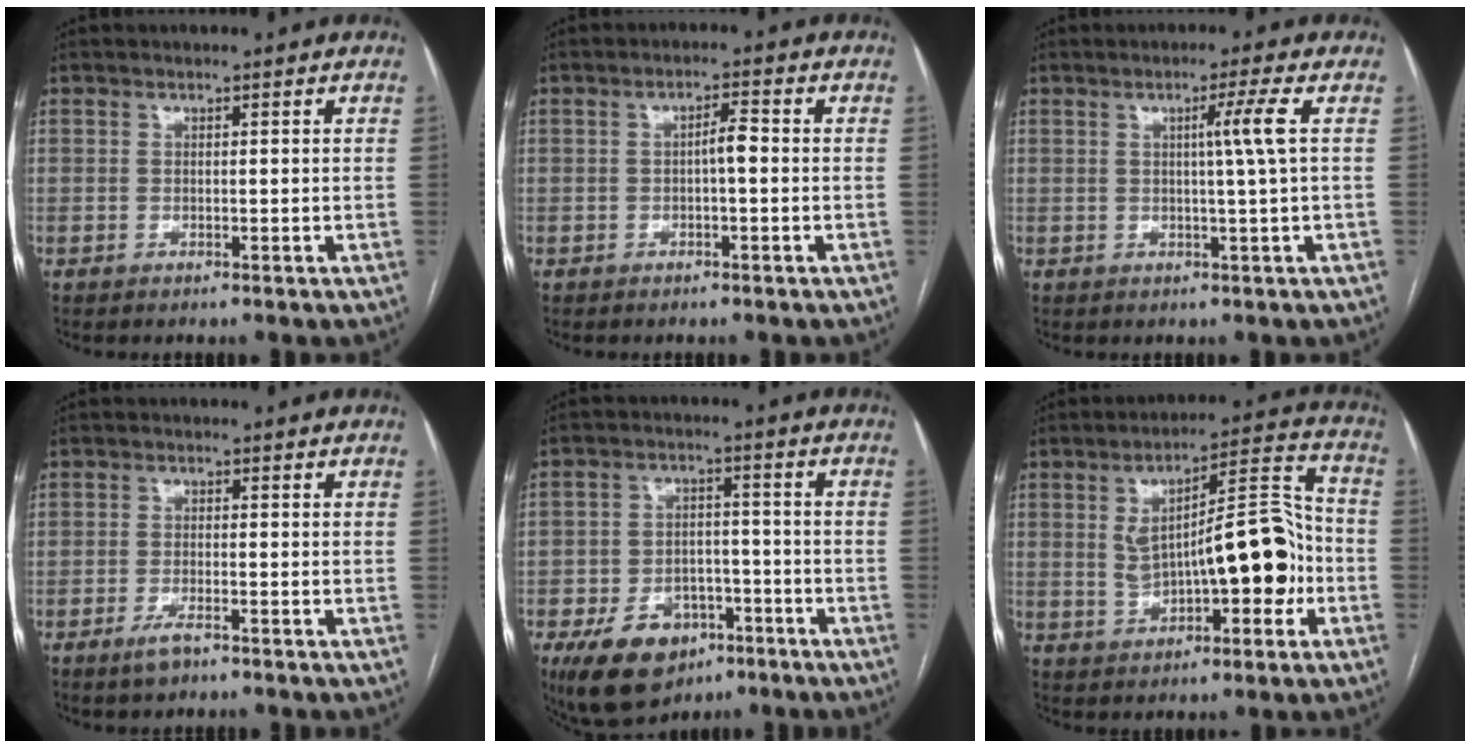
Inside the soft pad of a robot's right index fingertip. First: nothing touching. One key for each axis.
{"total": 2.6, "fx": -0.3, "fy": 0.5, "fz": 2.5, "tx": -0.039, "ty": 0.006, "tz": -0.006}
{"total": 3.9, "fx": 0.6, "fy": -1.5, "fz": 3.5, "tx": -0.060, "ty": -0.001, "tz": 0.012}
{"total": 2.7, "fx": -1.9, "fy": 0.6, "fz": 1.8, "tx": -0.038, "ty": -0.002, "tz": -0.035}
{"total": 11.7, "fx": -6.8, "fy": 7.3, "fz": 6.1, "tx": -0.108, "ty": 0.008, "tz": -0.102}
{"total": 14.8, "fx": -1.2, "fy": 4.7, "fz": 14.0, "tx": -0.222, "ty": 0.035, "tz": -0.006}